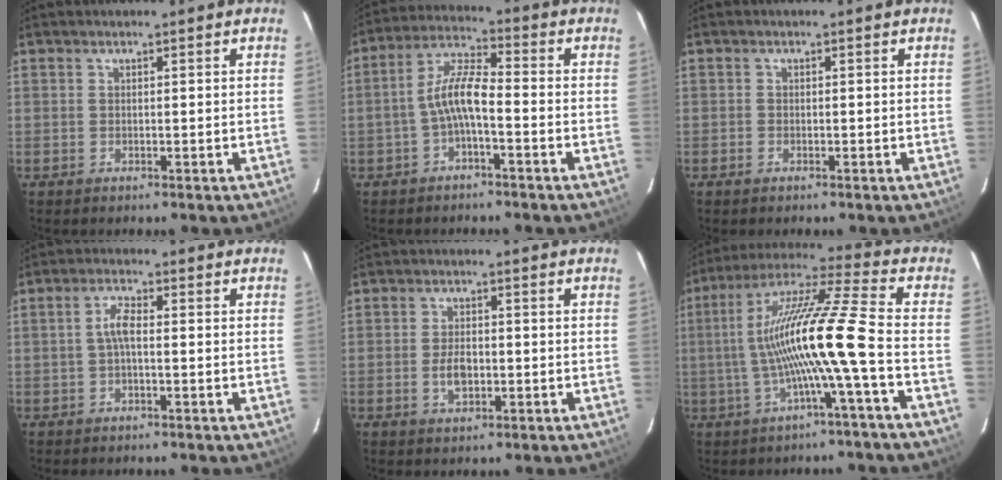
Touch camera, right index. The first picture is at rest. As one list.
[{"total": 6.6, "force": [-2.5, 1.6, 5.9], "torque": [-0.132, 0.018, -0.047]}, {"total": 0.7, "force": [-0.5, 0.4, 0.2], "torque": [-0.003, 0.002, -0.012]}, {"total": 3.1, "force": [-0.3, 1.0, 3.0], "torque": [-0.062, 0.009, -0.006]}, {"total": 4.1, "force": [-1.1, 2.3, 3.2], "torque": [-0.064, -0.001, -0.015]}, {"total": 15.4, "force": [-3.3, -1.5, 15.0], "torque": [-0.269, 0.002, -0.061]}]